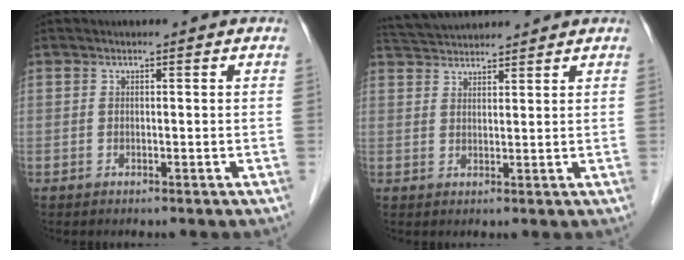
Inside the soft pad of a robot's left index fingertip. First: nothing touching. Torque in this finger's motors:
{"motor_torque": [-0.29, -0.29, 0.06, 0.02]}